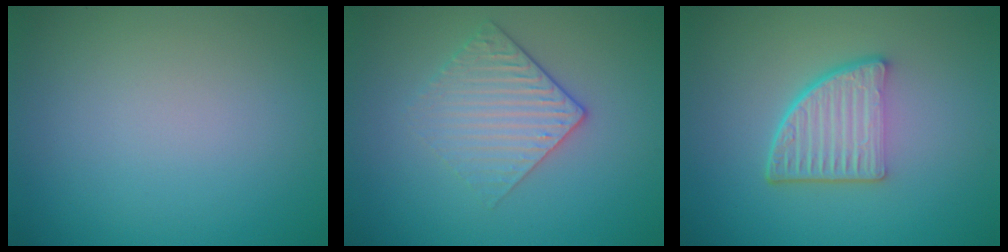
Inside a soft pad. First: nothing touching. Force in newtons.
{"total": 3.0, "press": 2.6, "slide": 1.6}
{"total": 5.4, "press": 3.6, "slide": 4.0}